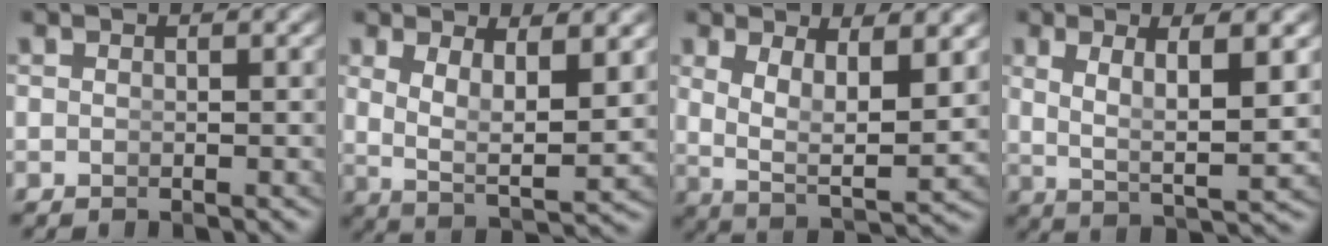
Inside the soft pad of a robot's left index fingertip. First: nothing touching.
{"total": 5.6, "force": [1.0, 2.6, 4.9], "torque": [-0.095, -0.029, 0.030]}
{"total": 6.2, "force": [0.9, 3.1, 5.3], "torque": [-0.106, -0.031, 0.028]}
{"total": 5.6, "force": [1.5, 1.4, 5.2], "torque": [-0.088, -0.012, 0.037]}